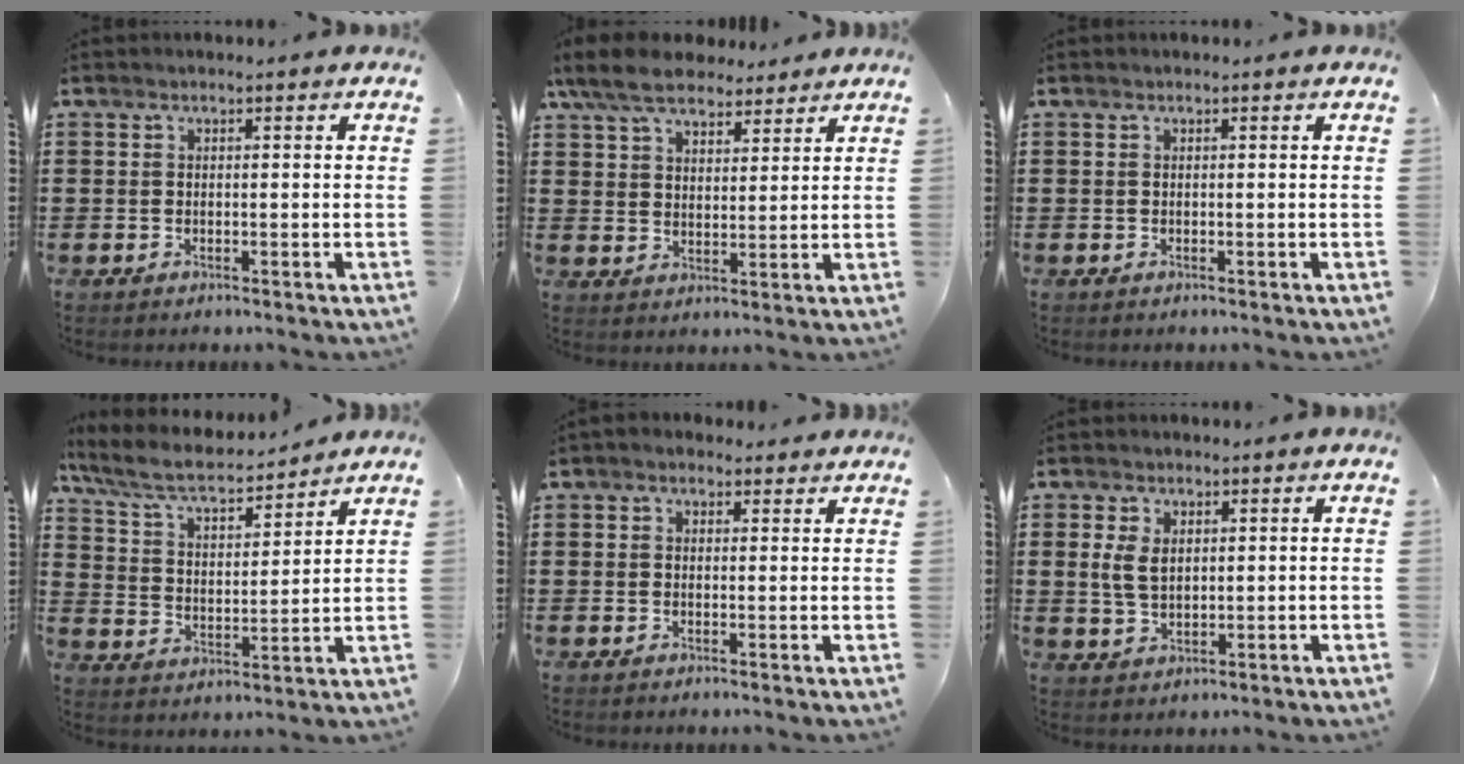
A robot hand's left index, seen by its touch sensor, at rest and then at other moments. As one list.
[{"total": 8.0, "force": [6.6, 3.0, 3.3], "torque": [-0.086, -0.007, 0.125]}, {"total": 0.0}, {"total": 7.0, "force": [5.8, 1.6, 3.4], "torque": [-0.091, -0.029, 0.097]}, {"total": 1.5, "force": [1.1, 1.0, 0.4], "torque": [-0.012, 0.006, 0.021]}, {"total": 4.0, "force": [1.0, 2.4, 3.1], "torque": [-0.073, 0.005, 0.016]}]